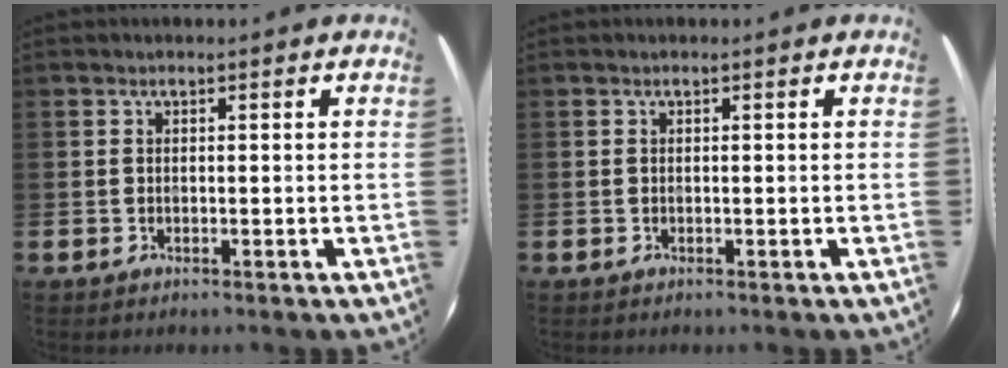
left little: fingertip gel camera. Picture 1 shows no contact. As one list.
[{"total": 0.0}]